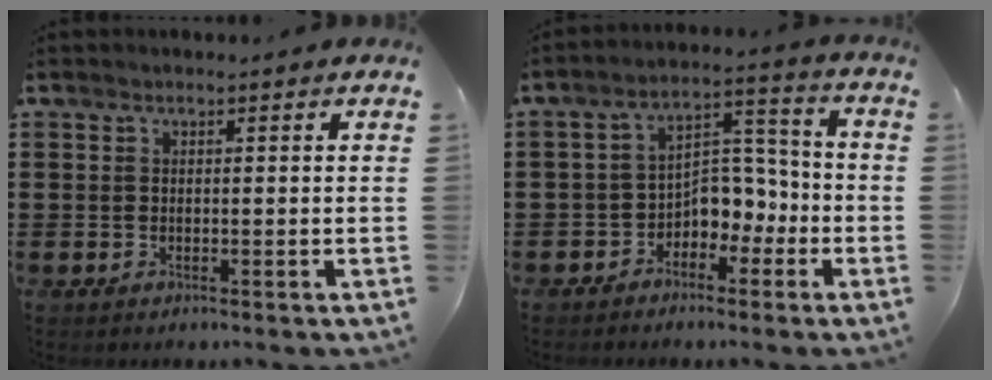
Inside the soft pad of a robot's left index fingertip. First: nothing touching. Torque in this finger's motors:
{"motor_torque": [0.24, 0.23, 0.17, 0.05]}